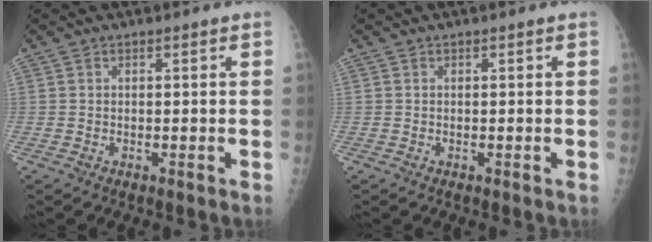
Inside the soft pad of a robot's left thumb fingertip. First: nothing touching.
{"total": 0.0}